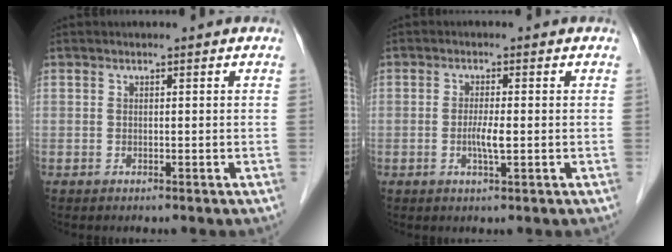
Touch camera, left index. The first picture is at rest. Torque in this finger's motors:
{"motor_torque": [0.36, 0.28, 0.09, 0.02]}